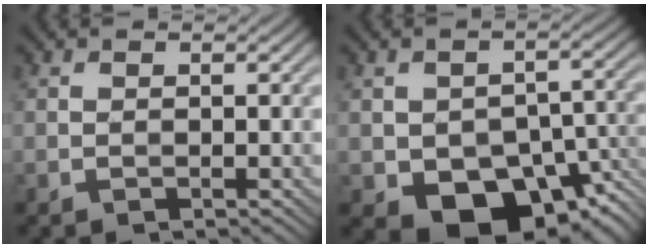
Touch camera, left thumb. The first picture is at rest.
{"total": 11.9, "force": [-5.3, 7.2, 7.8], "torque": [-0.124, -0.028, -0.076]}